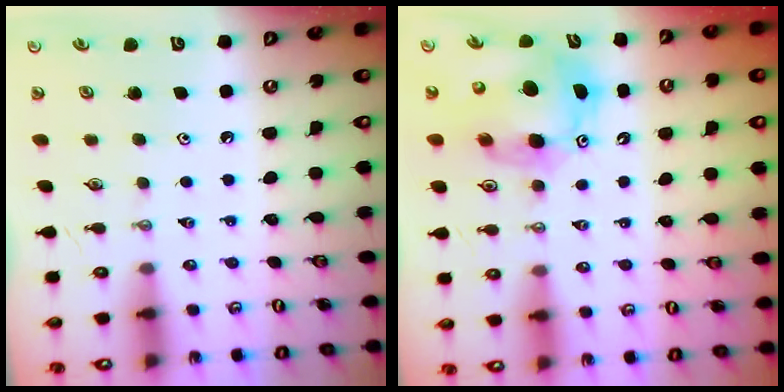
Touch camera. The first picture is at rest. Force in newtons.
{"total": 12.4, "press": 12.3, "slide": 2.1}